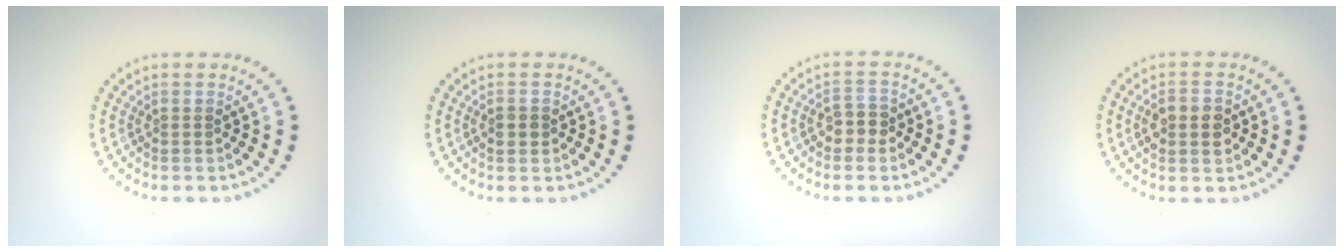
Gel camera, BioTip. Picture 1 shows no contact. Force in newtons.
{"total": 1.6, "press": 1.6, "slide": 0.3}
{"total": 1.9, "press": 1.8, "slide": 0.6}
{"total": 3.1, "press": 3.1, "slide": 0.0}